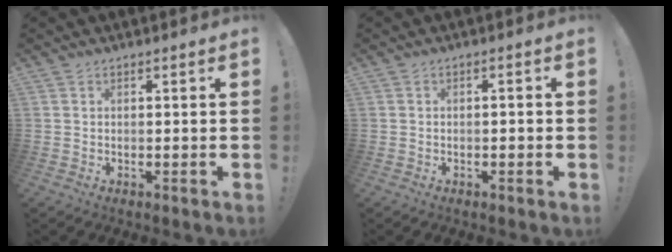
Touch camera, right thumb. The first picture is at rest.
{"total": 1.3, "force": [-0.9, 0.2, 0.9], "torque": [-0.017, 0.005, -0.016]}